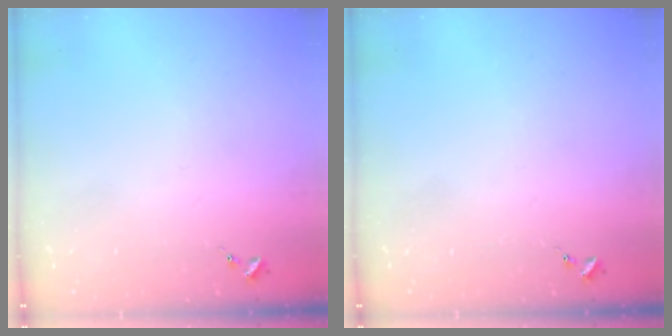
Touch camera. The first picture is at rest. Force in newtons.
{"total": 0.0}